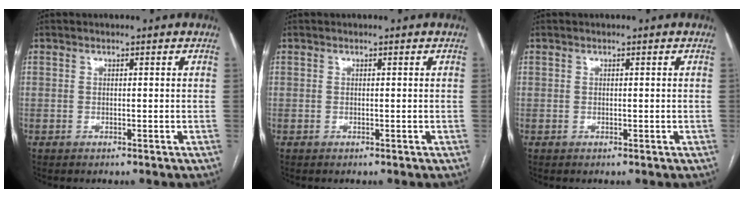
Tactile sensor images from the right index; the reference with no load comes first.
{"total": 0.0}
{"total": 0.0}